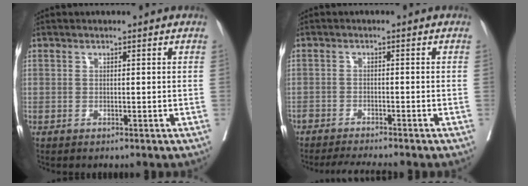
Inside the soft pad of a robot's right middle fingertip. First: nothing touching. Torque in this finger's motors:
{"motor_torque": [1.09, -1.05, 0.26, 0.15]}